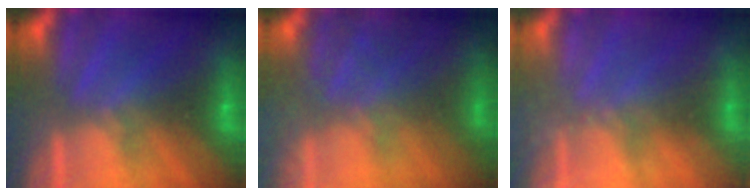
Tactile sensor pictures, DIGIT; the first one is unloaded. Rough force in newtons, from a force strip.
{"total": 9.1}
{"total": 2.0}